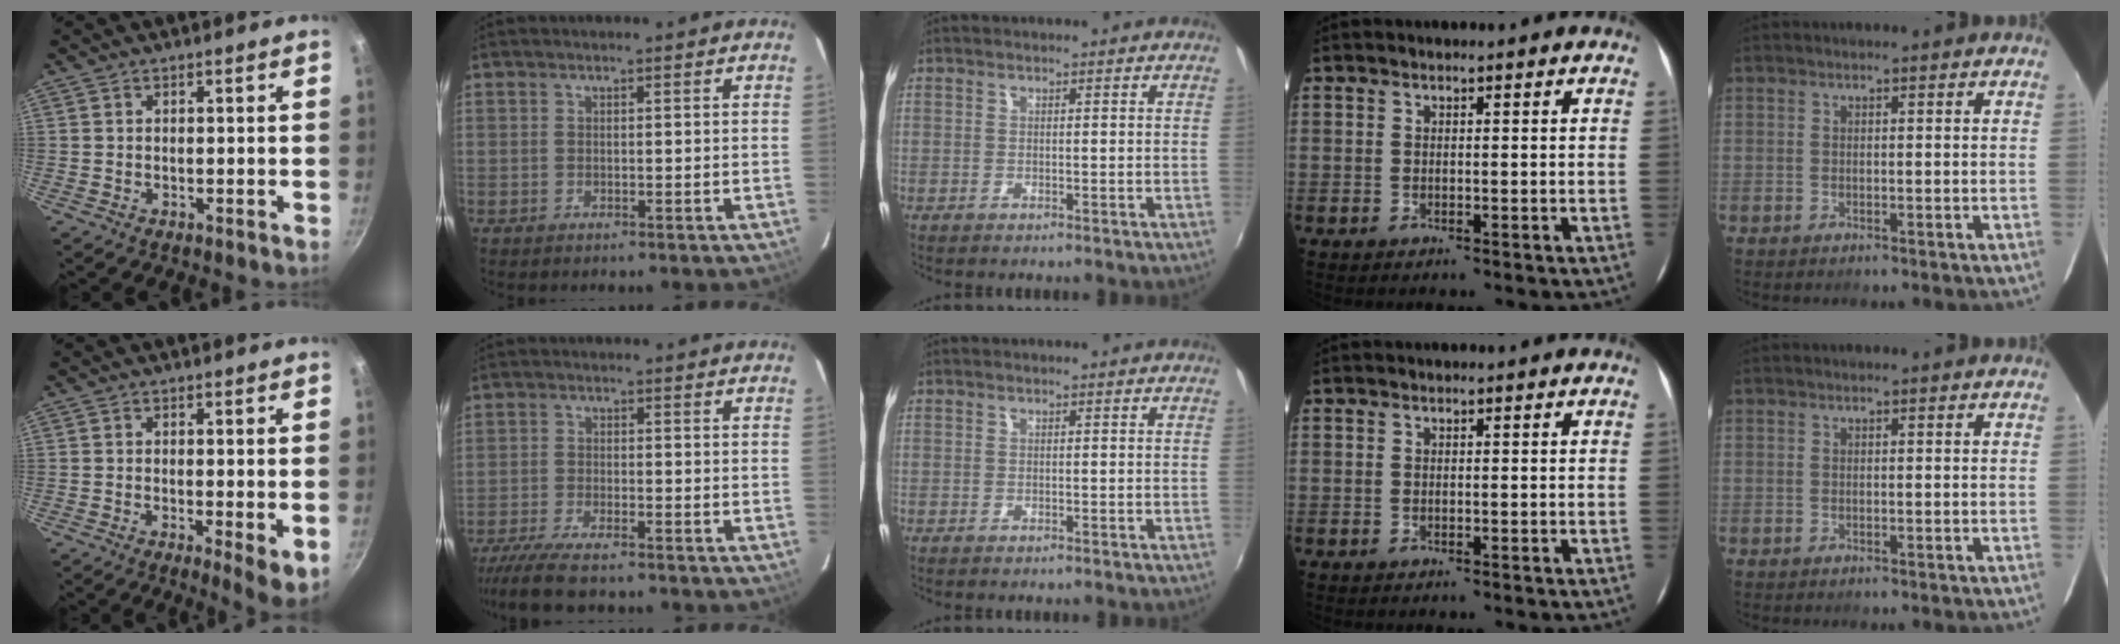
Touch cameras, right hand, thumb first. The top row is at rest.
{"thumb": {"total": 5.8, "force": [-0.9, 1.3, 5.6], "torque": [-0.073, -0.016, -0.011]}, "index": {"total": 9.7, "force": [-8.3, 1.6, 4.6], "torque": [-0.115, -0.031, -0.148]}}